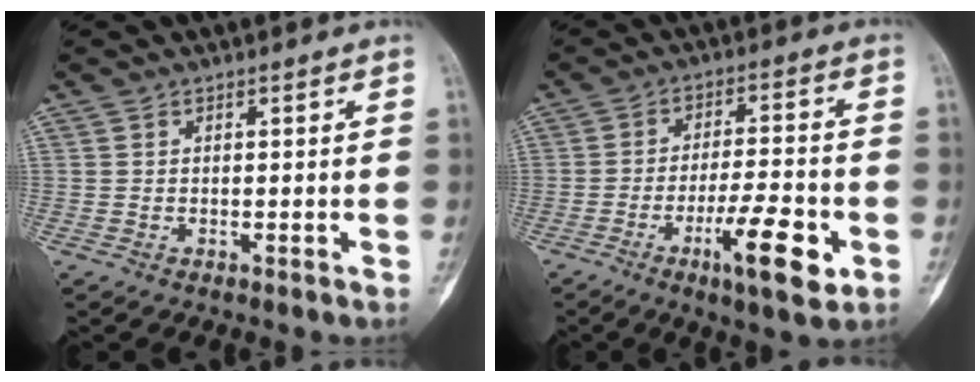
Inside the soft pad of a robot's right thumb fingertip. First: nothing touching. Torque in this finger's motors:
{"motor_torque": [-0.30, 0.26, 0.24, 0.32, 0.03]}